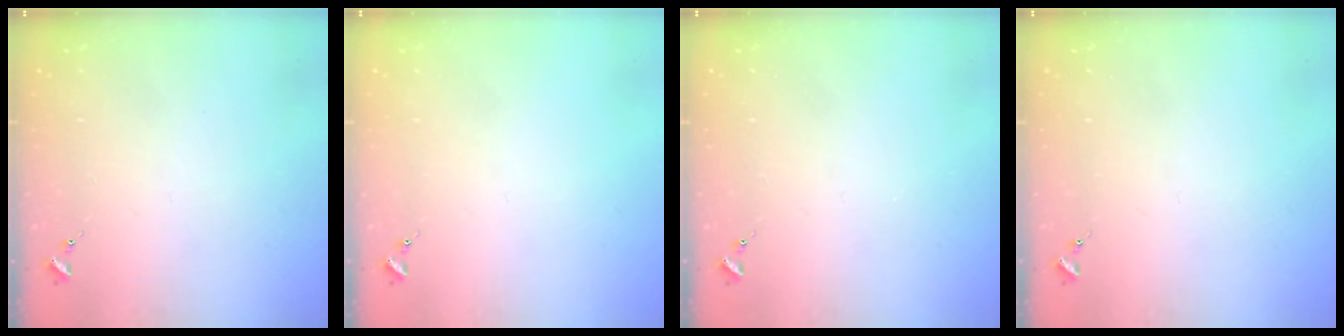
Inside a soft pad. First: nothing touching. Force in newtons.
{"total": 0.0}
{"total": 0.0}
{"total": 0.0}